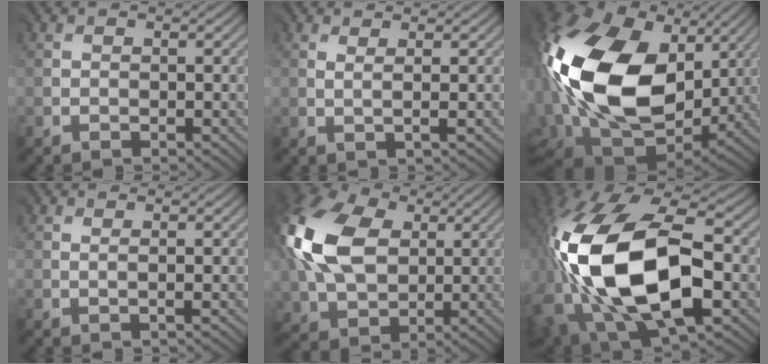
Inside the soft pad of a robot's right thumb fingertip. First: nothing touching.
{"total": 1.2, "force": [0.4, 0.1, 1.1], "torque": [-0.022, 0.004, 0.005]}
{"total": 22.2, "force": [3.2, 14.8, 16.2], "torque": [-0.408, -0.010, 0.068]}
{"total": 0.5, "force": [0.2, 0.0, 0.5], "torque": [-0.010, 0.005, 0.001]}
{"total": 15.4, "force": [3.4, 10.6, 10.6], "torque": [-0.274, 0.024, 0.066]}
{"total": 20.1, "force": [-2.8, 11.8, 16.0], "torque": [-0.377, -0.036, -0.035]}